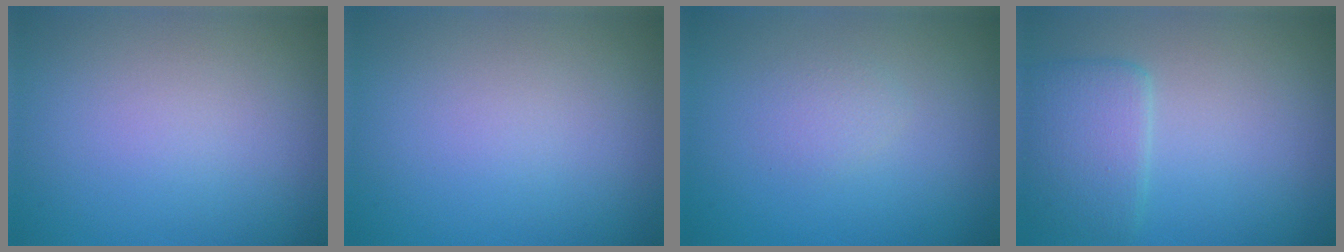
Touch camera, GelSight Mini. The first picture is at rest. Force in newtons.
{"total": 0.0}
{"total": 1.1, "press": 1.1, "slide": 0.0}
{"total": 3.4, "press": 3.4, "slide": 0.4}